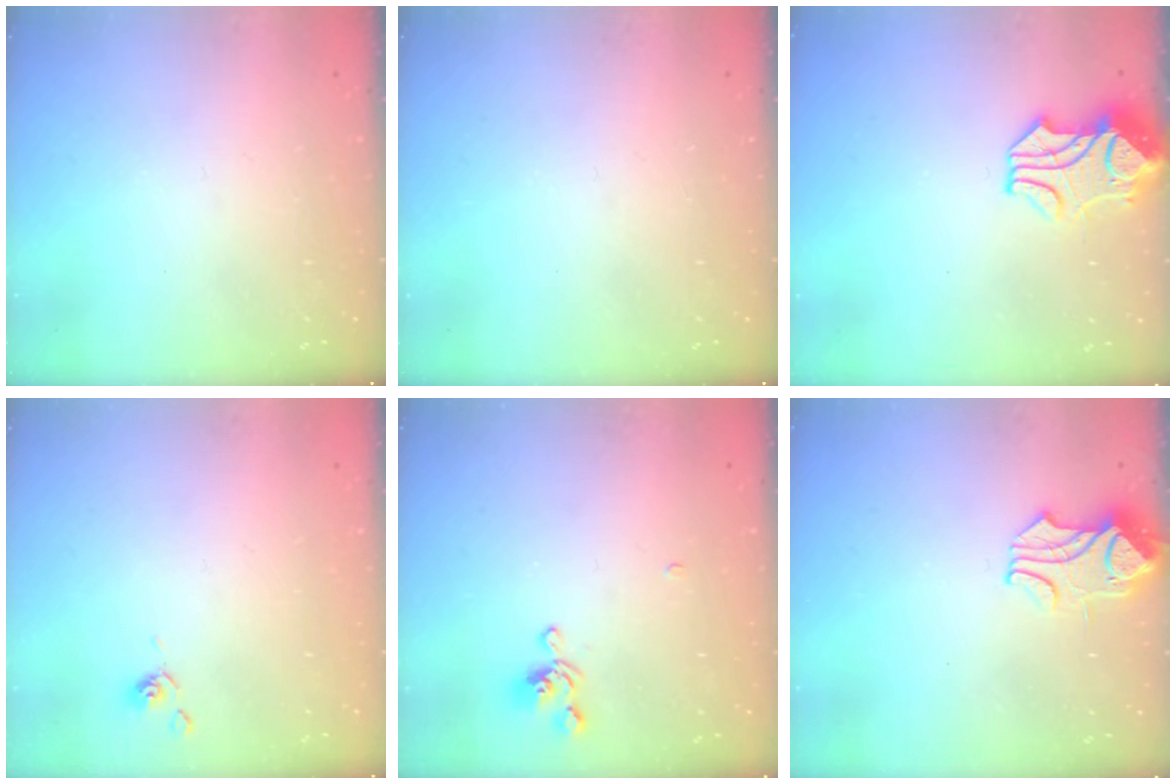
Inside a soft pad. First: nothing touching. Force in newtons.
{"total": 0.0}
{"total": 2.2, "press": 1.9, "slide": 1.1}
{"total": 2.6, "press": 2.6, "slide": 0.4}
{"total": 4.7, "press": 4.7, "slide": 0.3}
{"total": 0.6, "press": 0.1, "slide": 0.6}